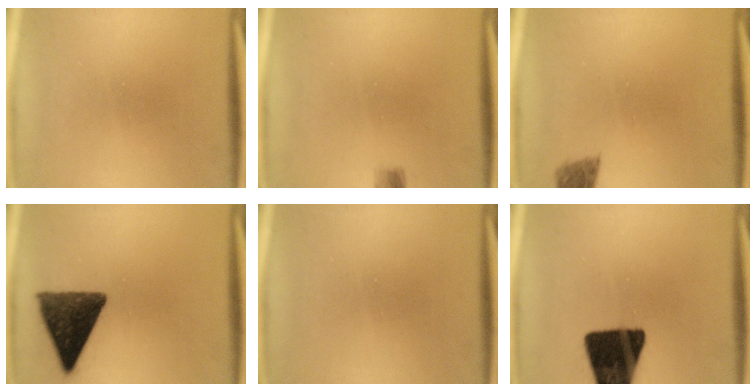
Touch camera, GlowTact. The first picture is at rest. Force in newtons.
{"total": 1.6}
{"total": 2.7}
{"total": 12.6}
{"total": 0.0}
{"total": 18.0}